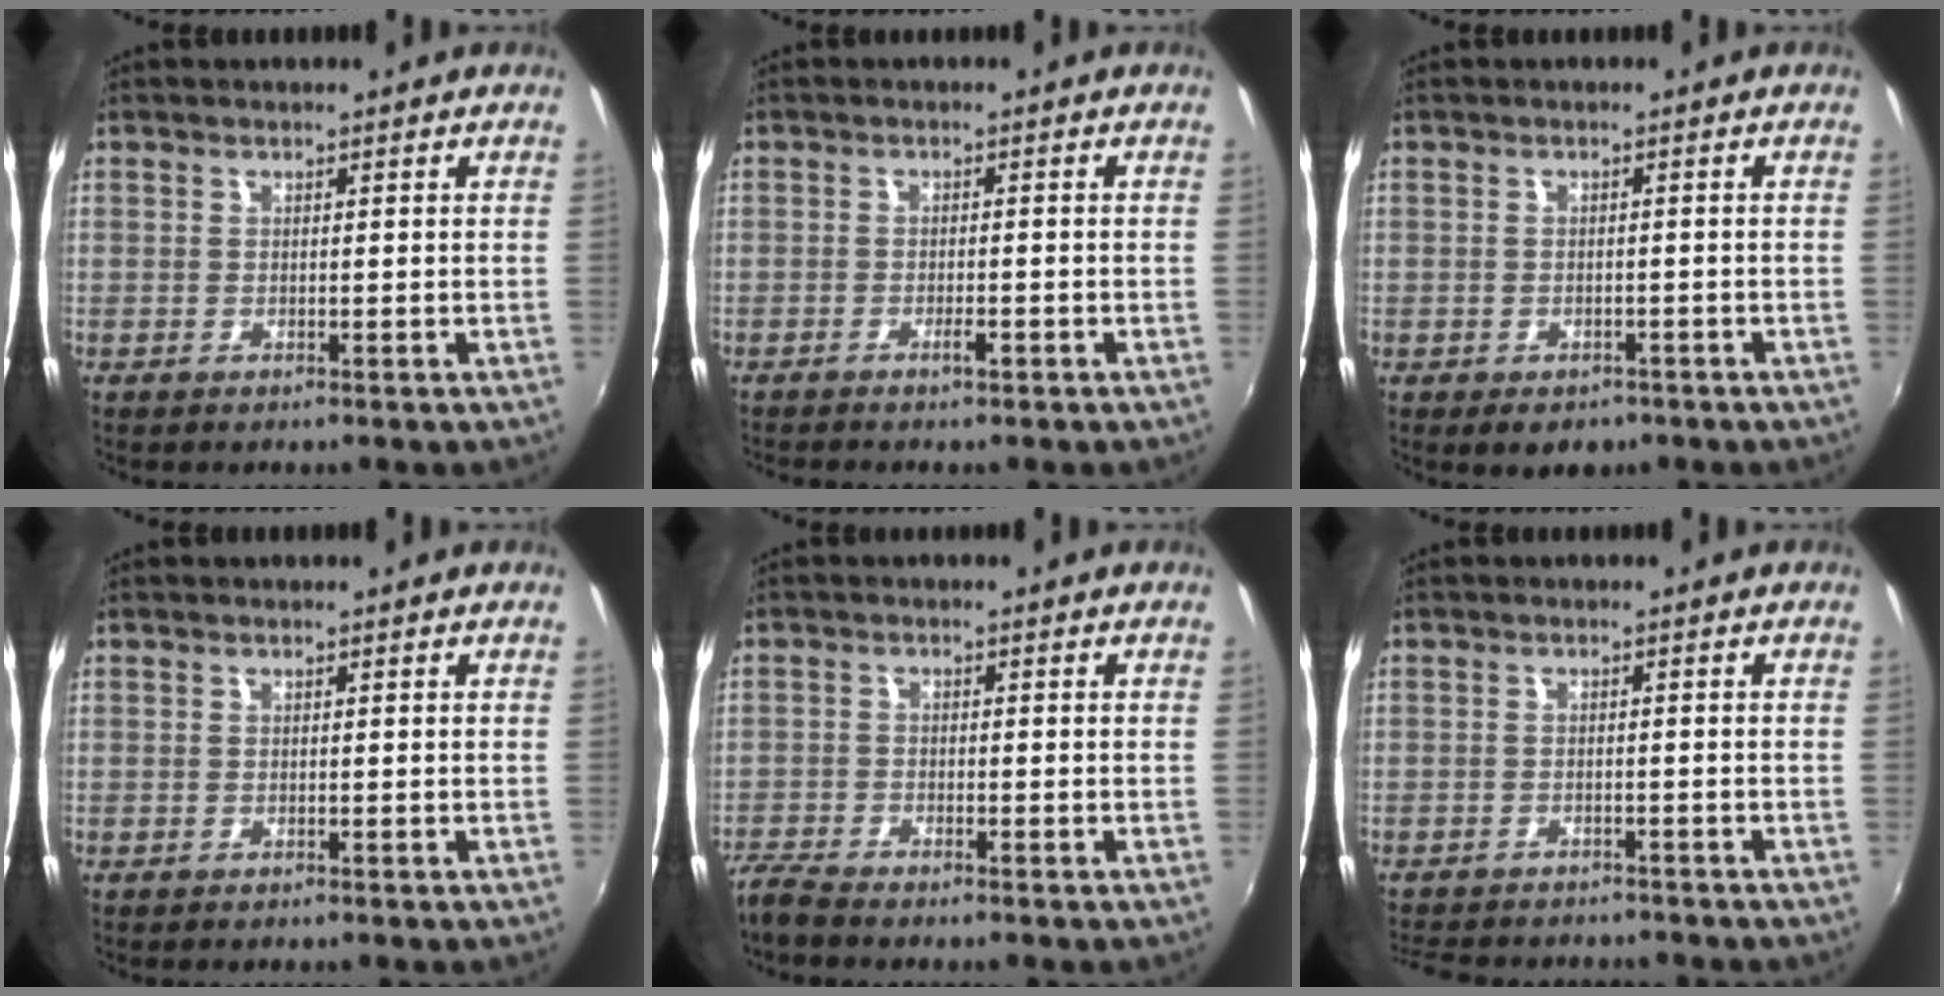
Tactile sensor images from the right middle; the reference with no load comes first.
{"total": 1.5, "force": [-1.1, 0.2, 1.0], "torque": [-0.023, 0.001, -0.021]}
{"total": 4.1, "force": [-2.7, 2.5, 1.8], "torque": [-0.038, -0.015, -0.034]}
{"total": 0.0}
{"total": 4.1, "force": [-3.9, 0.2, 1.2], "torque": [-0.042, -0.015, -0.080]}
{"total": 9.8, "force": [-8.7, 2.8, 3.4], "torque": [-0.084, -0.015, -0.127]}